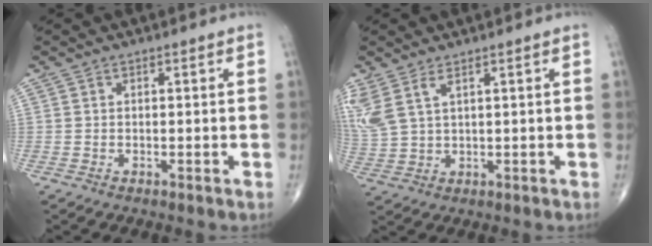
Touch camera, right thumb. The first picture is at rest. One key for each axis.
{"total": 7.4, "fx": 3.7, "fy": 3.1, "fz": 5.5, "tx": -0.148, "ty": -0.002, "tz": 0.089}